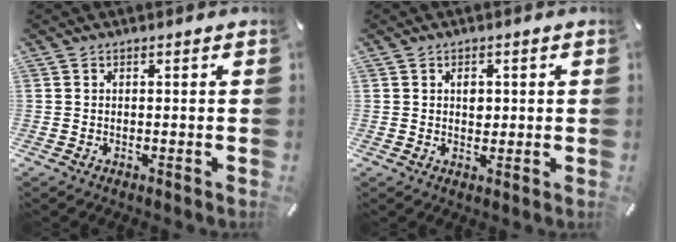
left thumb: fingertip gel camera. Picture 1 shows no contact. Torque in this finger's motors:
{"motor_torque": [0.58, 0.50, 0.18, -0.13, 0.01]}